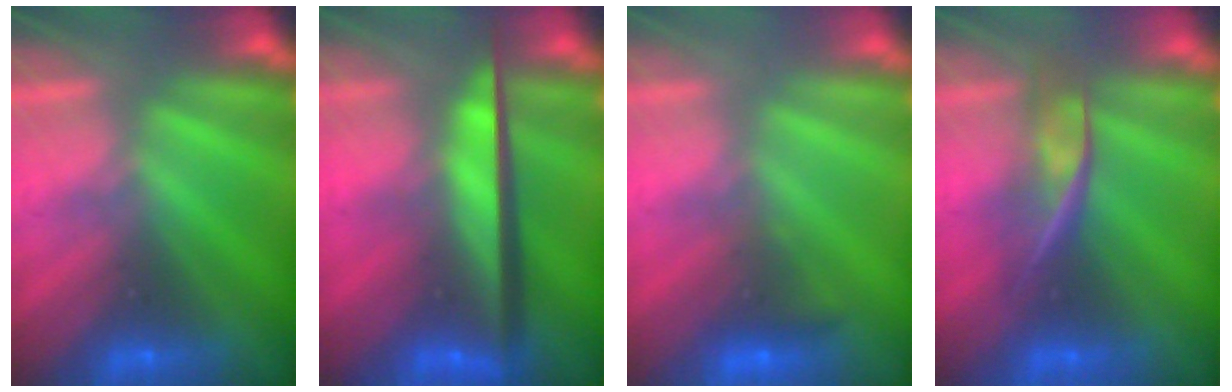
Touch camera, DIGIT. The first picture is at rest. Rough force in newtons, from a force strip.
{"total": 10.3}
{"total": 2.4}
{"total": 2.4}